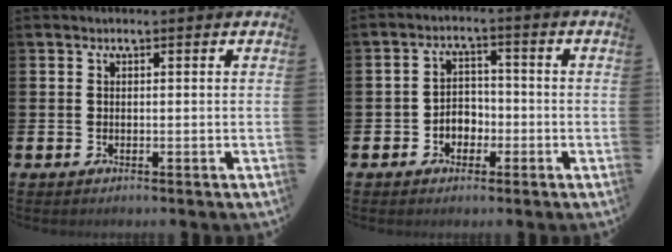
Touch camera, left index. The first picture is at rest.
{"total": 3.2, "force": [-1.6, 2.5, 1.1], "torque": [-0.029, 0.007, -0.037]}